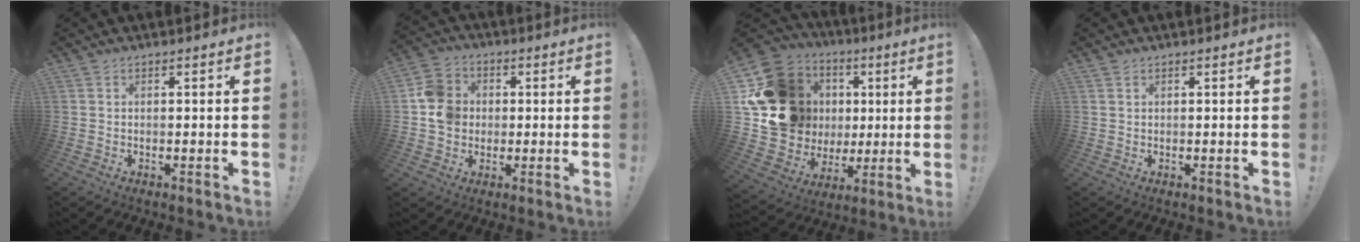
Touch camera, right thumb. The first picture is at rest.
{"total": 10.2, "force": [0.2, 9.3, 4.2], "torque": [-0.066, 0.011, 0.008]}
{"total": 21.5, "force": [5.2, 18.3, 9.9], "torque": [-0.162, -0.022, 0.152]}
{"total": 0.6, "force": [0.5, 0.3, 0.3], "torque": [-0.006, -0.001, 0.010]}